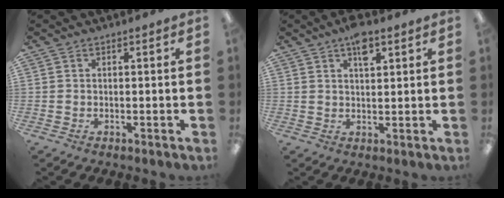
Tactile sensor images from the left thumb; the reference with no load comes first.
{"total": 5.3, "force": [3.3, 2.2, 3.5], "torque": [-0.054, -0.008, 0.055]}